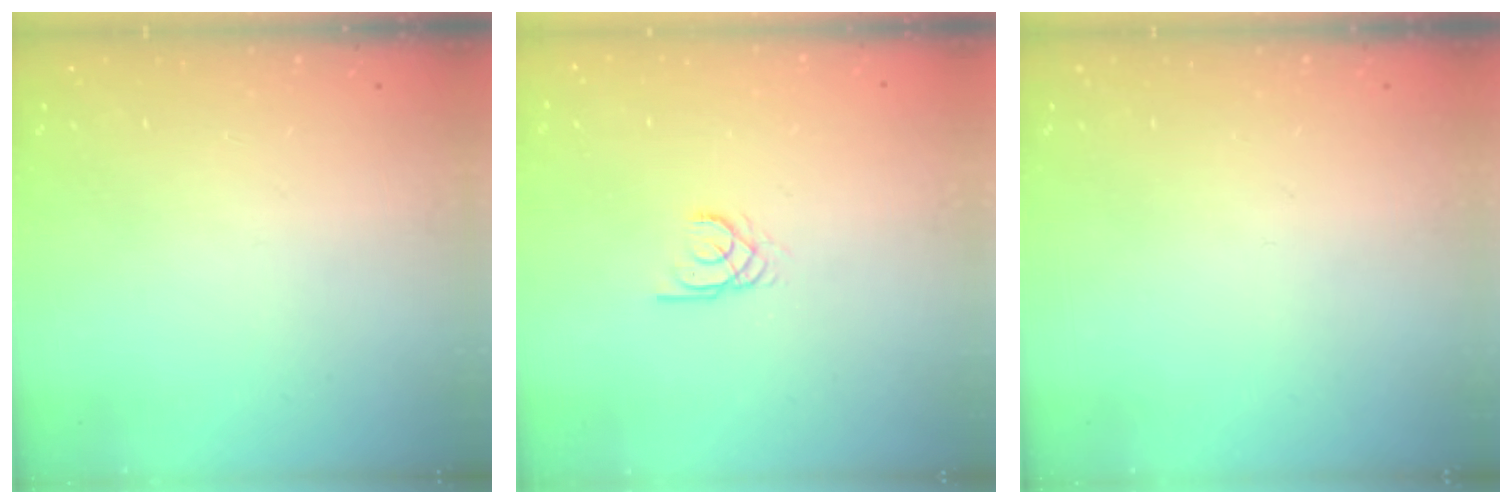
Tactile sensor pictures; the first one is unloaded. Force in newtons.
{"total": 2.0, "press": 2.0, "slide": 0.2}
{"total": 0.0}